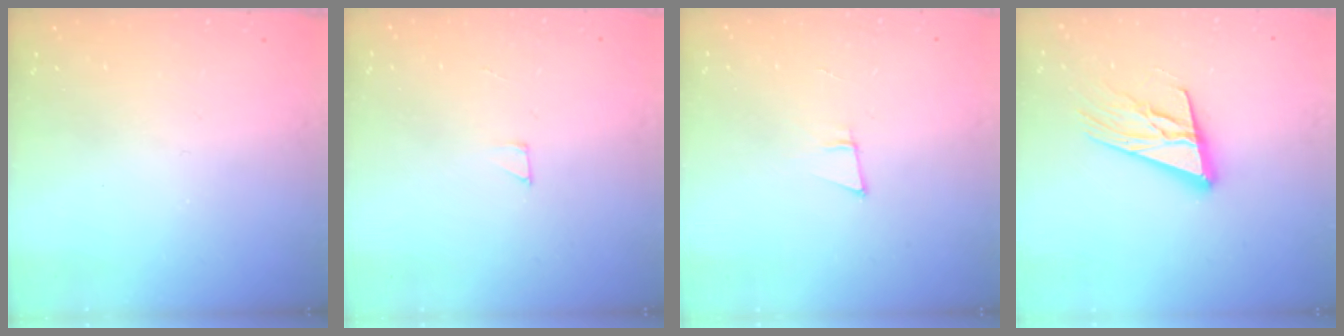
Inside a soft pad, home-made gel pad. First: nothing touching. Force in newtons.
{"total": 2.0, "press": 2.0, "slide": 0.0}
{"total": 5.2, "press": 4.3, "slide": 2.9}
{"total": 17.0, "press": 16.5, "slide": 4.2}